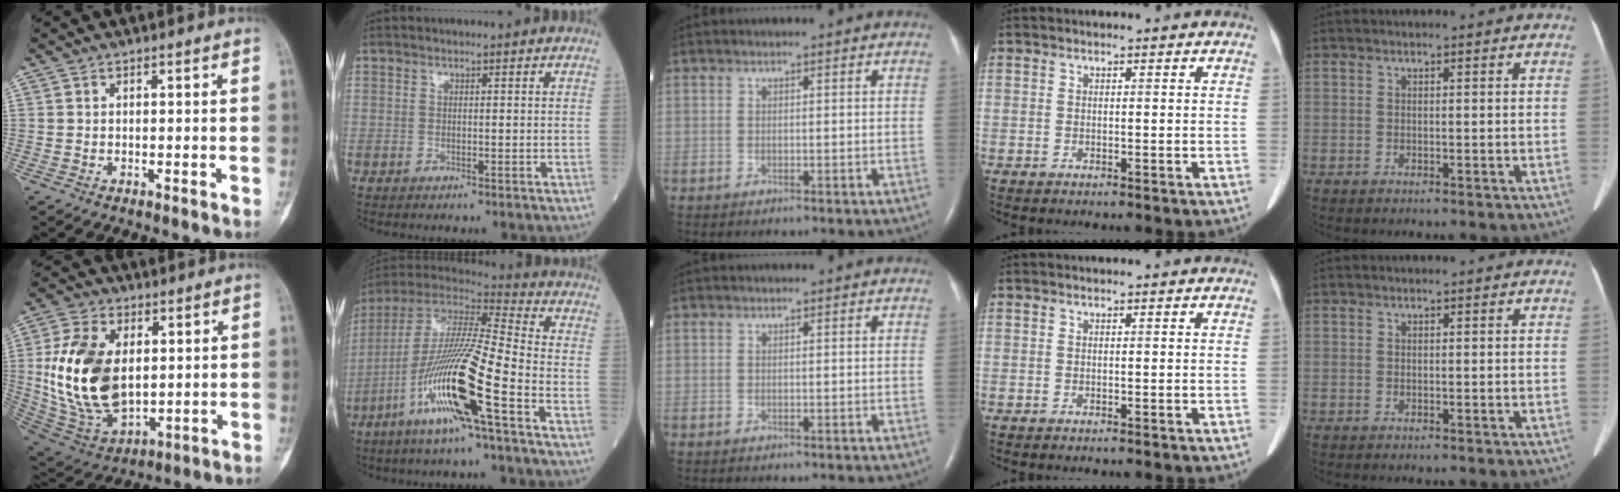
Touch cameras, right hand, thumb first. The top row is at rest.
{"thumb": {"total": 20.3, "force": [2.1, 12.7, 15.7], "torque": [-0.288, -0.013, 0.055]}, "index": {"total": 19.0, "force": [-7.8, 0.6, 17.3], "torque": [-0.370, -0.029, -0.156]}}